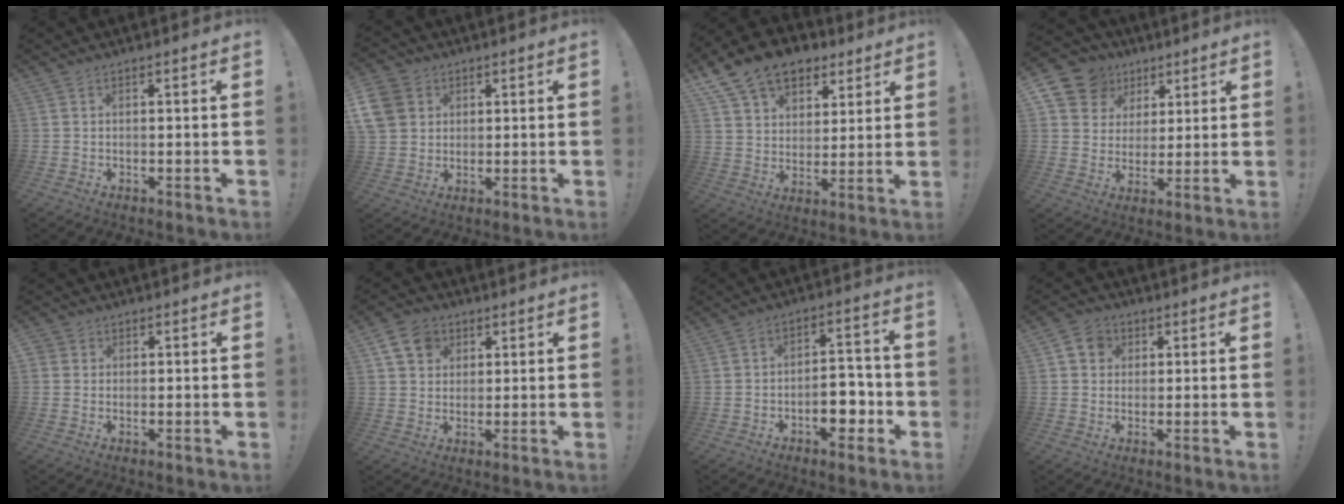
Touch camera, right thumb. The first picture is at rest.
{"total": 9.1, "force": [3.3, 7.7, 3.6], "torque": [-0.078, -0.014, 0.068]}
{"total": 14.2, "force": [9.0, 9.6, 5.4], "torque": [-0.093, -0.049, 0.173]}
{"total": 11.4, "force": [5.8, 9.3, 3.0], "torque": [-0.058, -0.031, 0.120]}
{"total": 1.5, "force": [0.4, 1.4, 0.3], "torque": [0.000, 0.001, 0.006]}
{"total": 8.9, "force": [4.2, 7.0, 3.7], "torque": [-0.064, -0.008, 0.084]}
{"total": 10.2, "force": [-3.8, 5.8, 7.6], "torque": [-0.088, 0.027, -0.061]}
{"total": 5.8, "force": [1.6, 5.0, 2.5], "torque": [-0.039, 0.008, 0.032]}